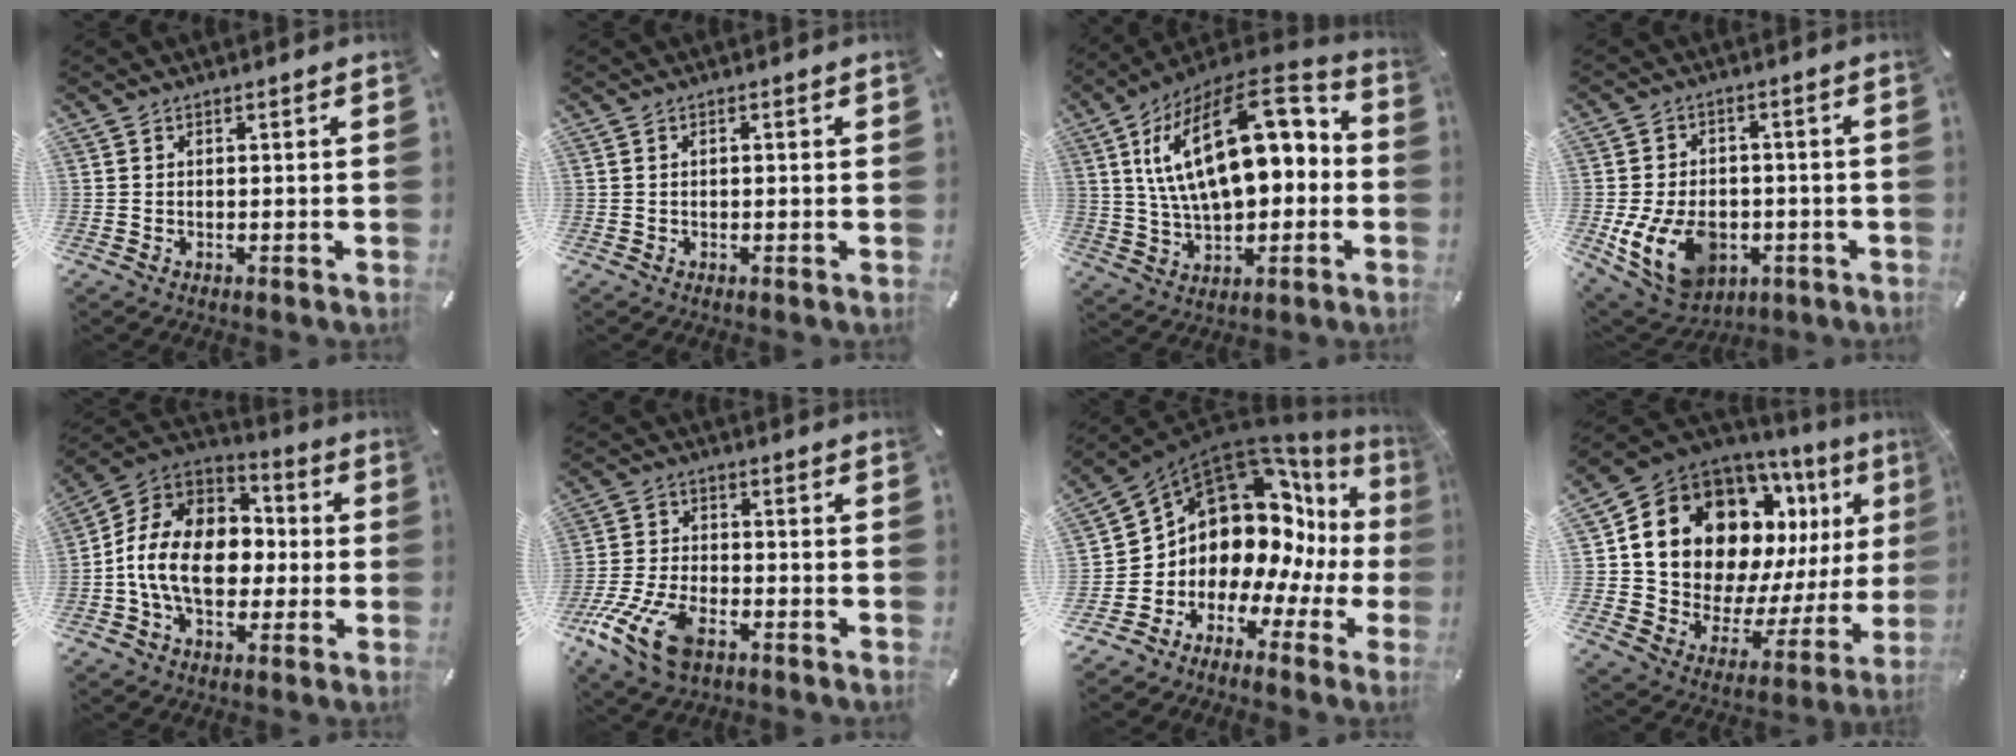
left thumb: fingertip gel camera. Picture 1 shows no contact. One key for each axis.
{"total": 0.7, "fx": -0.1, "fy": 0.4, "fz": 0.5, "tx": -0.011, "ty": 0.003, "tz": -0.003}
{"total": 24.2, "fx": 6.0, "fy": 13.9, "fz": 18.9, "tx": -0.334, "ty": -0.016, "tz": 0.101}
{"total": 14.4, "fx": -4.3, "fy": 10.3, "fz": 9.1, "tx": -0.182, "ty": 0.018, "tz": -0.070}
{"total": 15.1, "fx": -3.6, "fy": 11.2, "fz": 9.4, "tx": -0.206, "ty": 0.025, "tz": -0.068}
{"total": 13.4, "fx": -7.3, "fy": 7.0, "fz": 8.7, "tx": -0.188, "ty": 0.029, "tz": -0.133}
{"total": 15.5, "fx": 5.7, "fy": 11.5, "fz": 8.7, "tx": -0.165, "ty": -0.084, "tz": 0.112}
{"total": 18.2, "fx": 9.7, "fy": 12.8, "fz": 8.7, "tx": -0.153, "ty": -0.089, "tz": 0.187}